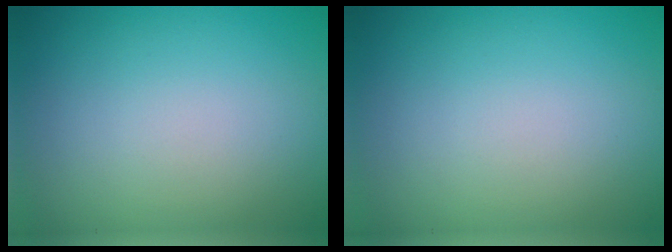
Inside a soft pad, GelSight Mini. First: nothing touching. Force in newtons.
{"total": 0.0}